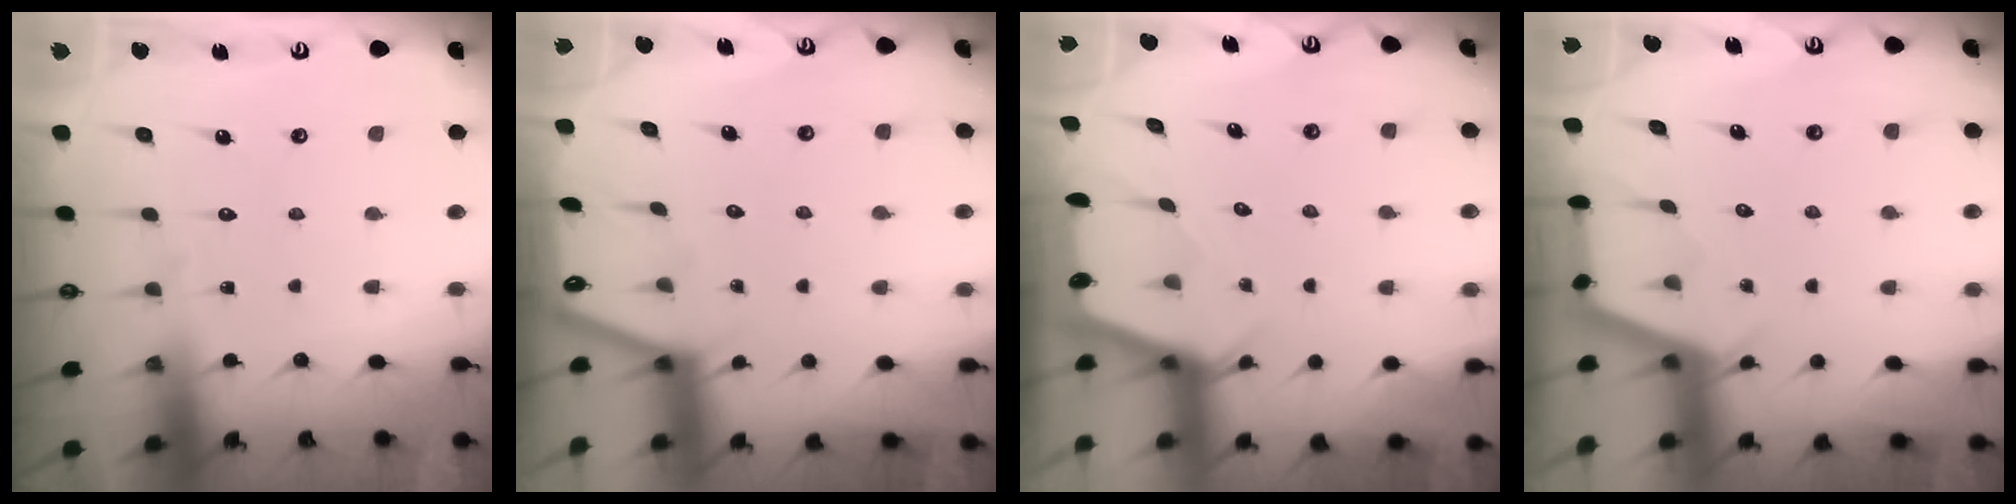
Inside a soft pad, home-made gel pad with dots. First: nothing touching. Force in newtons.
{"total": 1.3, "press": 1.2, "slide": 0.2}
{"total": 2.3, "press": 2.3, "slide": 0.3}
{"total": 2.9, "press": 2.9, "slide": 0.3}